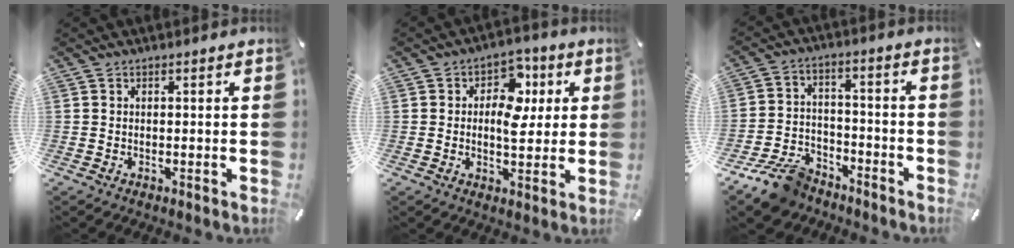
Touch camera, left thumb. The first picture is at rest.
{"total": 9.8, "force": [1.4, 6.8, 6.8], "torque": [-0.089, 0.002, 0.021]}
{"total": 11.4, "force": [-8.6, 6.1, 4.5], "torque": [-0.082, 0.055, -0.159]}